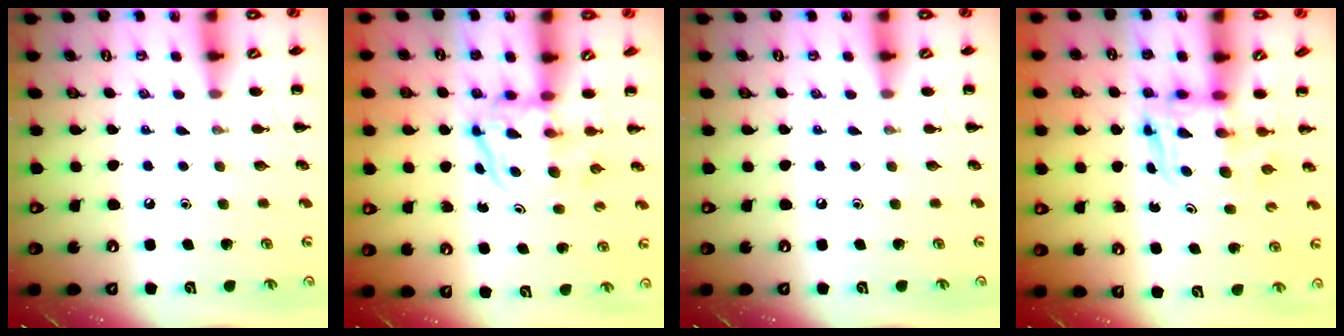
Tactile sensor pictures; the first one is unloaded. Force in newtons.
{"total": 3.8, "press": 3.7, "slide": 0.4}
{"total": 0.0}
{"total": 2.7, "press": 2.7, "slide": 0.2}